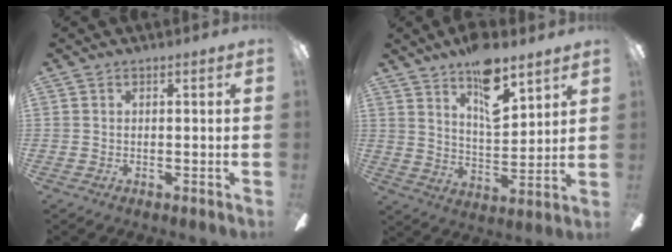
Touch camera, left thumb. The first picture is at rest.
{"total": 13.7, "force": [9.7, 4.9, 8.3], "torque": [-0.129, -0.055, 0.166]}